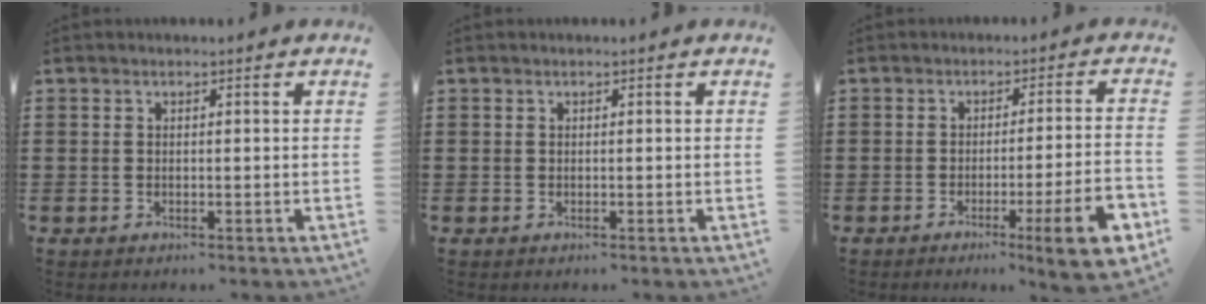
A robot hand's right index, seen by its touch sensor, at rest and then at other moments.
{"total": 0.0}
{"total": 9.1, "force": [-4.1, 0.5, 8.1], "torque": [-0.122, -0.010, -0.072]}